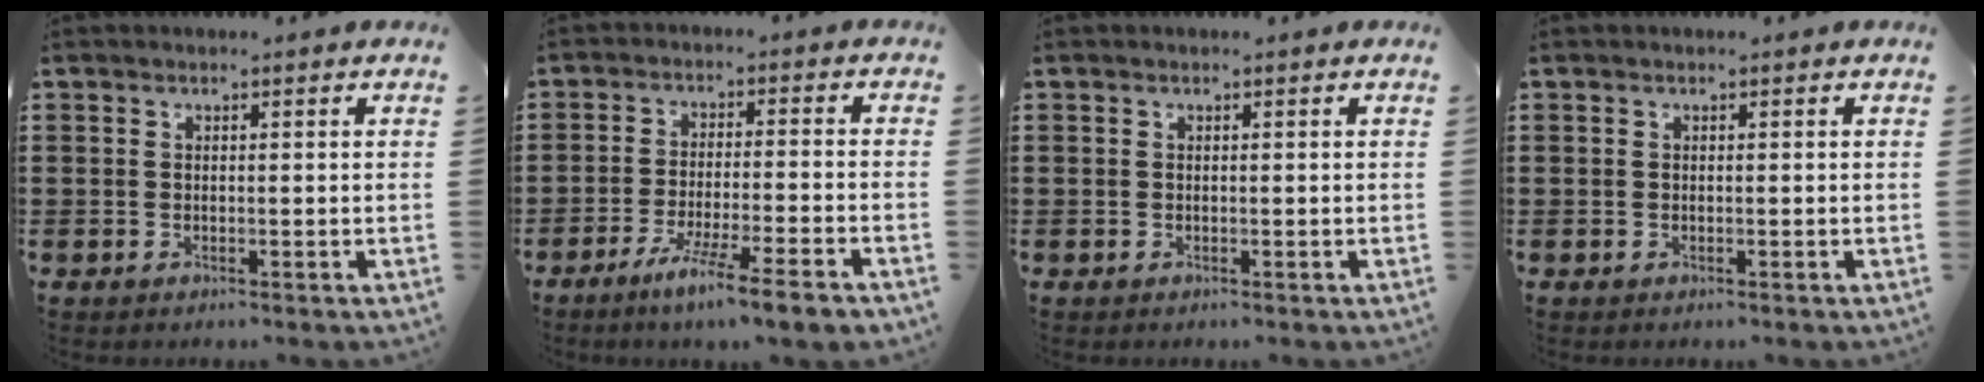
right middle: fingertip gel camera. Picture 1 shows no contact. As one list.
[{"total": 6.8, "force": [-5.4, -0.2, 4.1], "torque": [-0.074, -0.011, -0.099]}, {"total": 0.0}, {"total": 0.0}]